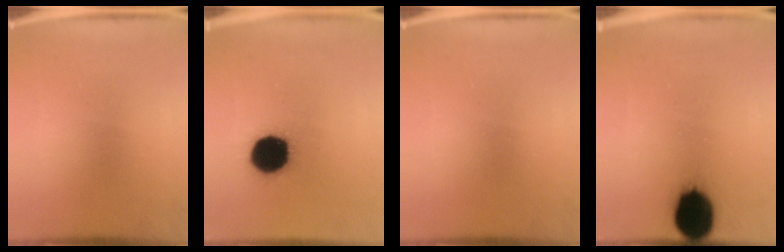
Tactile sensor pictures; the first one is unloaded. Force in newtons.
{"total": 15.1}
{"total": 0.0}
{"total": 14.0}